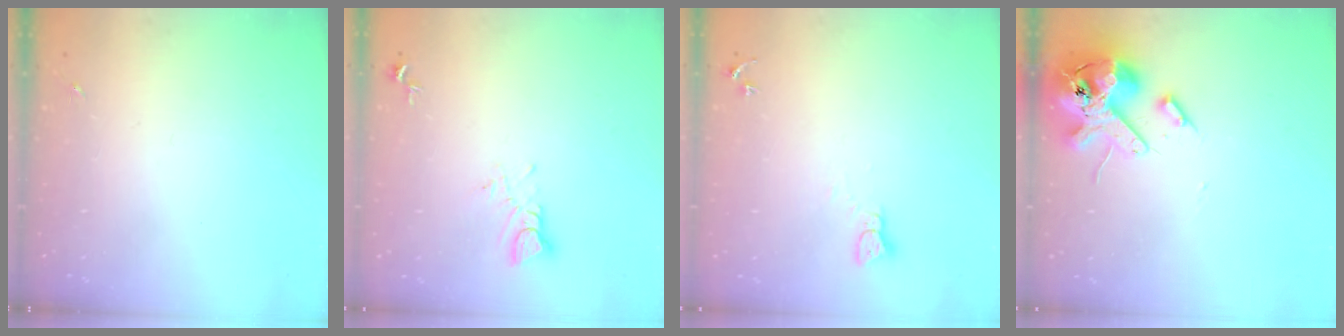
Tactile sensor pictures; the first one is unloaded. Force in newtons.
{"total": 4.2, "press": 4.2, "slide": 0.5}
{"total": 2.3, "press": 2.3, "slide": 0.2}
{"total": 14.5, "press": 14.4, "slide": 2.4}